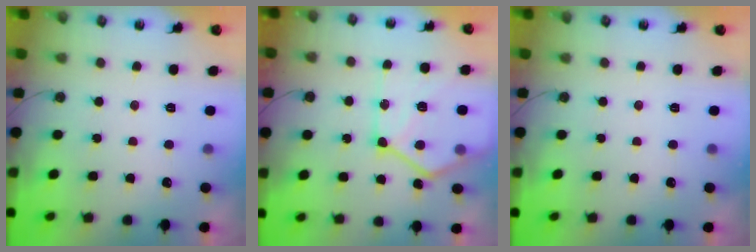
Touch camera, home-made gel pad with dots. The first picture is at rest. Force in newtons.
{"total": 18.1, "press": 18.0, "slide": 2.1}
{"total": 0.0}